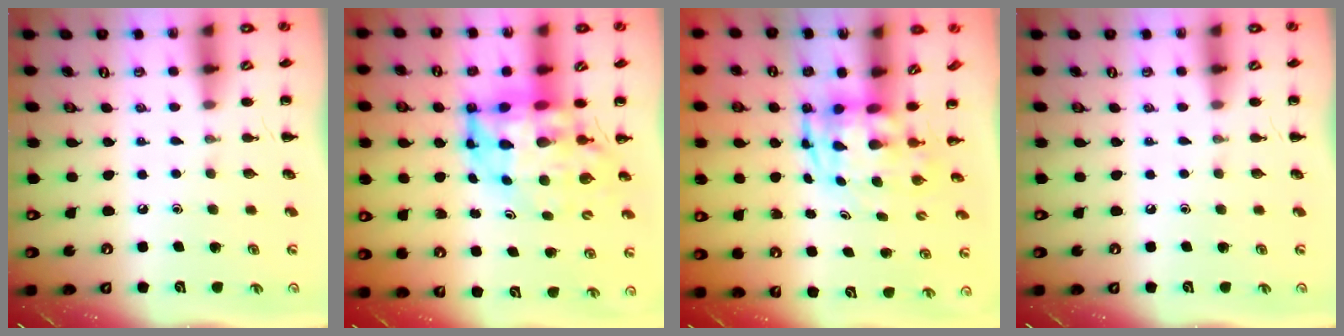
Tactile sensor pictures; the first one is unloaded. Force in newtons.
{"total": 9.7, "press": 9.2, "slide": 2.9}
{"total": 3.1, "press": 2.9, "slide": 1.0}
{"total": 0.0}